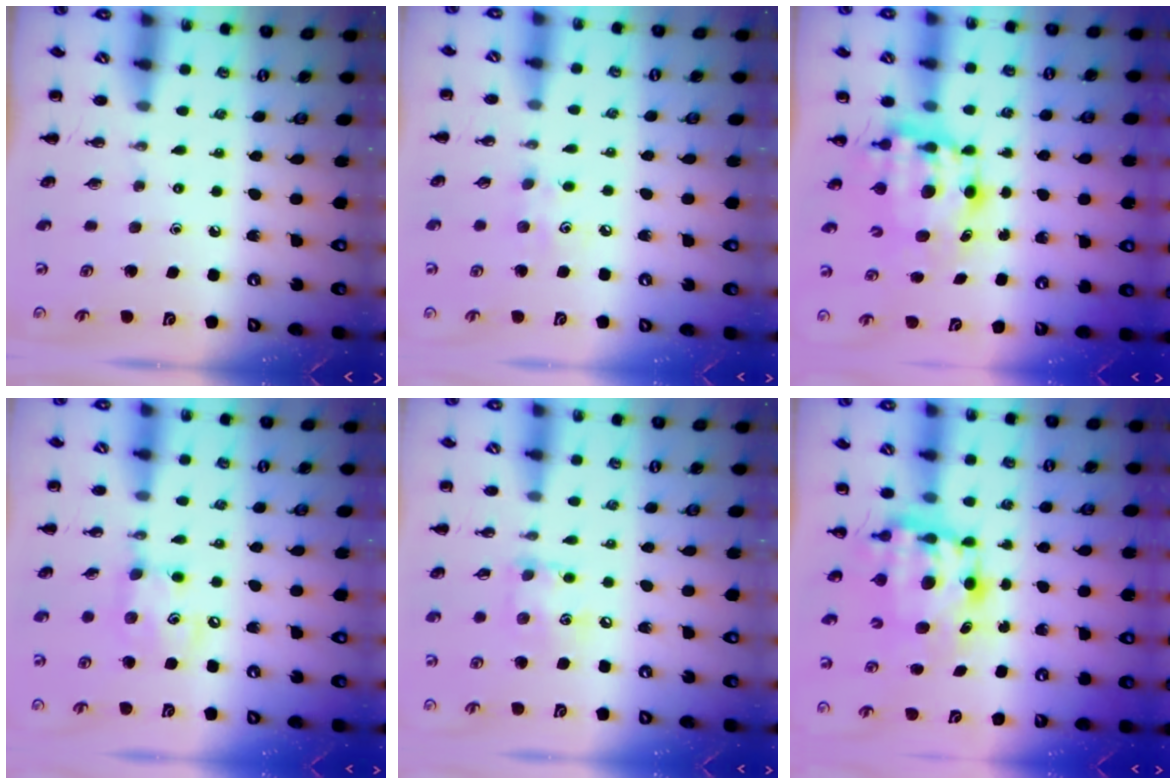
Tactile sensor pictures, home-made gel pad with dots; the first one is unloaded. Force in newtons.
{"total": 5.3, "press": 5.2, "slide": 1.1}
{"total": 6.7, "press": 6.5, "slide": 1.5}
{"total": 8.1, "press": 8.0, "slide": 1.2}
{"total": 7.7, "press": 7.7, "slide": 0.7}
{"total": 7.8, "press": 7.7, "slide": 1.6}